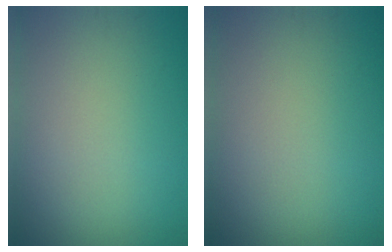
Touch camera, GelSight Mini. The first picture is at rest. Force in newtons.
{"total": 0.0}